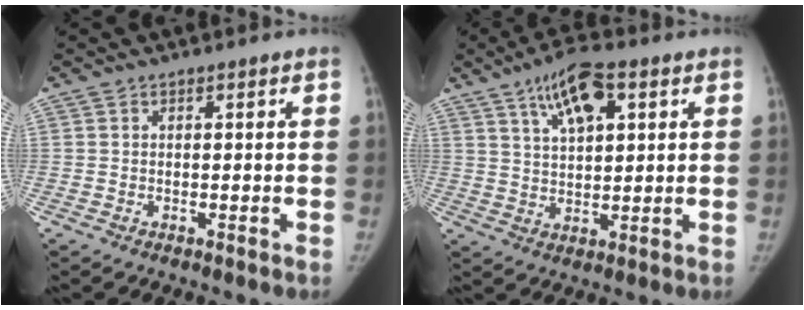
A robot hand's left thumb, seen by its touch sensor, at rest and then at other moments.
{"total": 10.3, "force": [4.8, 4.2, 8.1], "torque": [-0.128, -0.009, 0.085]}